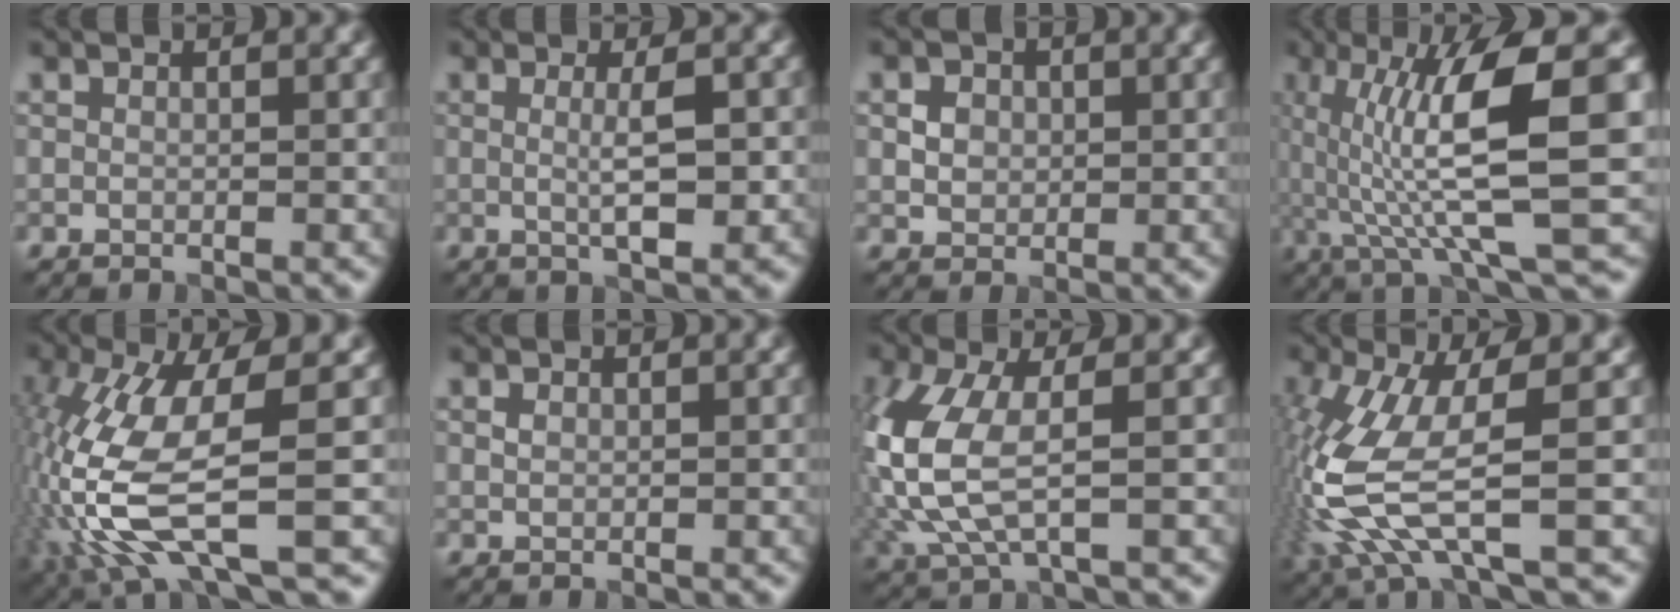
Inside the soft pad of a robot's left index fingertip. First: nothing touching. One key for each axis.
{"total": 3.5, "fx": 0.1, "fy": 0.6, "fz": 3.5, "tx": -0.058, "ty": -0.002, "tz": 0.003}
{"total": 1.9, "fx": 0.3, "fy": 1.7, "fz": 0.9, "tx": -0.015, "ty": -0.003, "tz": 0.011}
{"total": 10.6, "fx": 0.5, "fy": 2.2, "fz": 10.4, "tx": -0.167, "ty": 0.002, "tz": 0.014}
{"total": 11.2, "fx": -2.7, "fy": 3.3, "fz": 10.4, "tx": -0.237, "ty": -0.012, "tz": -0.048}
{"total": 0.7, "fx": 0.2, "fy": 0.5, "fz": 0.4, "tx": -0.009, "ty": -0.001, "tz": 0.005}
{"total": 7.6, "fx": 0.1, "fy": 3.3, "fz": 6.9, "tx": -0.184, "ty": 0.002, "tz": 0.001}
{"total": 9.0, "fx": -1.7, "fy": 2.5, "fz": 8.5, "tx": -0.212, "ty": -0.009, "tz": -0.031}